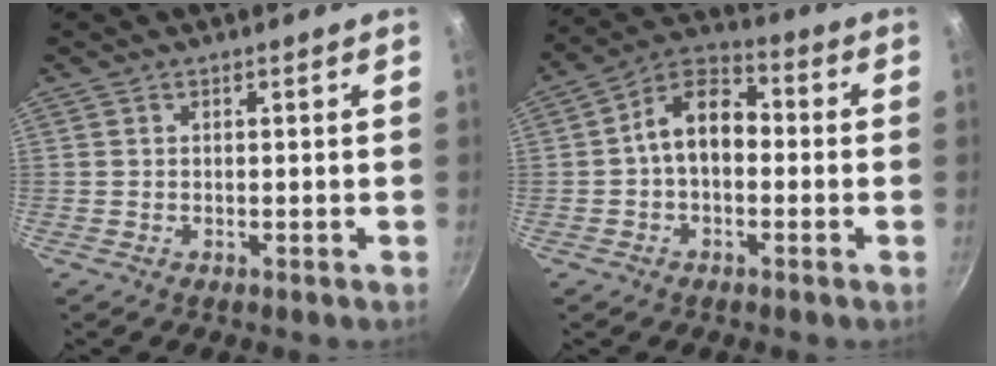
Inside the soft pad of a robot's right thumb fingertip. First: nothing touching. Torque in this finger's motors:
{"motor_torque": [0.73, 2.25, 1.08, -0.51, 0.07]}